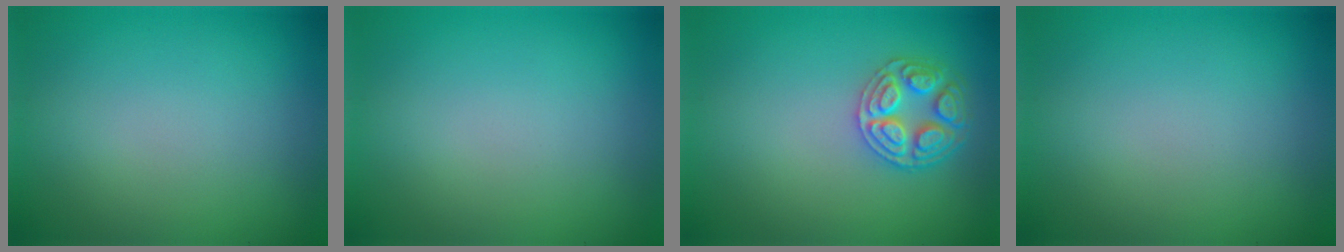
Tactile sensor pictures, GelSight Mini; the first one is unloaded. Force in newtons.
{"total": 0.0}
{"total": 3.8, "press": 3.5, "slide": 1.6}
{"total": 0.0}